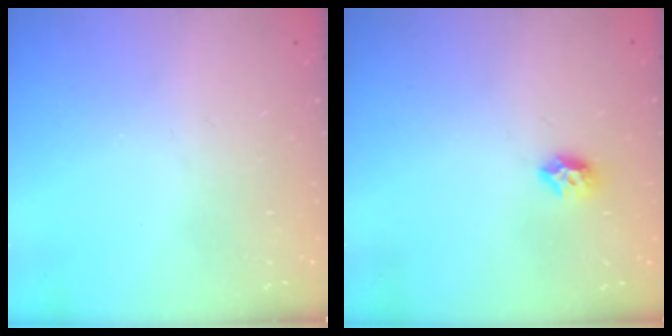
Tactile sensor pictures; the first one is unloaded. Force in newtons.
{"total": 7.5, "press": 7.4, "slide": 0.8}